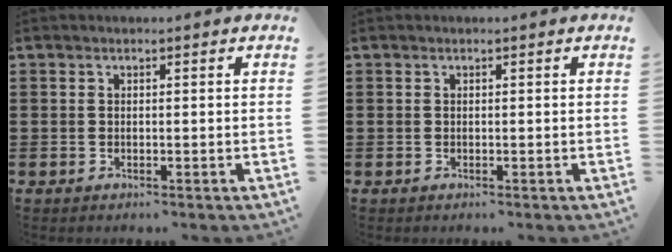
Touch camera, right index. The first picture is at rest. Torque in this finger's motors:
{"motor_torque": [-0.05, 0.06, 0.00, 0.00]}